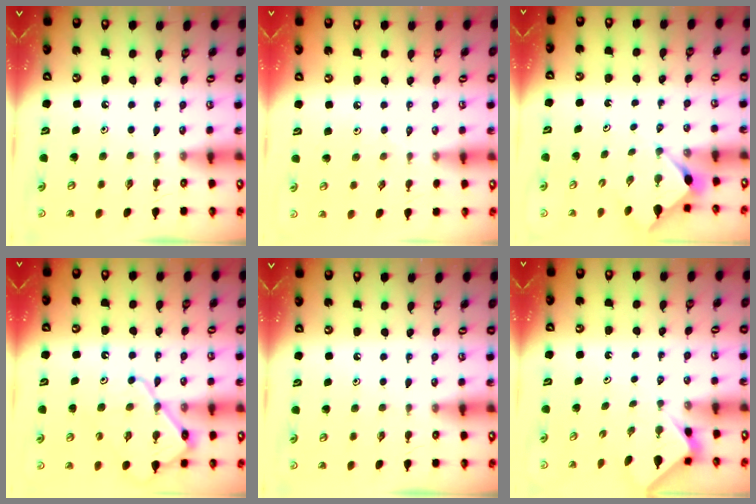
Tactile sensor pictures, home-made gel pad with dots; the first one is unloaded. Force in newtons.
{"total": 1.9, "press": 1.9, "slide": 0.4}
{"total": 2.6, "press": 2.6, "slide": 0.4}
{"total": 13.7, "press": 13.6, "slide": 1.4}
{"total": 0.0}
{"total": 2.0, "press": 1.9, "slide": 0.4}